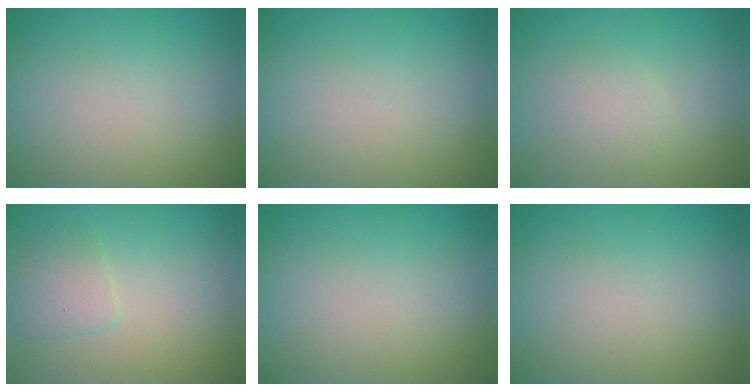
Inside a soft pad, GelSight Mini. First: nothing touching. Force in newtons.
{"total": 0.0}
{"total": 1.7, "press": 1.7, "slide": 0.0}
{"total": 1.6, "press": 1.6, "slide": 0.1}
{"total": 0.0}
{"total": 0.0}